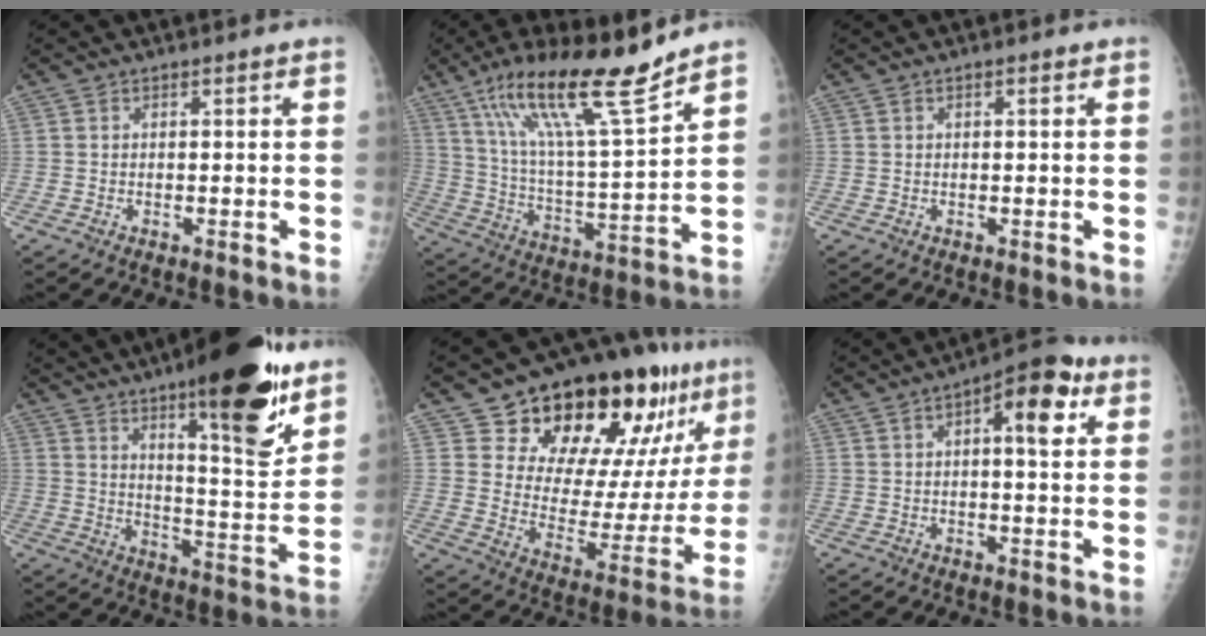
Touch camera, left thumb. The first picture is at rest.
{"total": 19.7, "force": [13.8, 2.5, 13.9], "torque": [-0.226, -0.064, 0.244]}
{"total": 0.8, "force": [0.3, 0.3, 0.7], "torque": [-0.010, 0.003, 0.003]}
{"total": 22.0, "force": [13.6, 5.4, 16.4], "torque": [-0.208, -0.076, 0.205]}
{"total": 25.9, "force": [16.4, 11.4, 16.5], "torque": [-0.196, -0.066, 0.247]}
{"total": 10.4, "force": [3.5, 4.1, 8.9], "torque": [-0.106, 0.012, 0.042]}